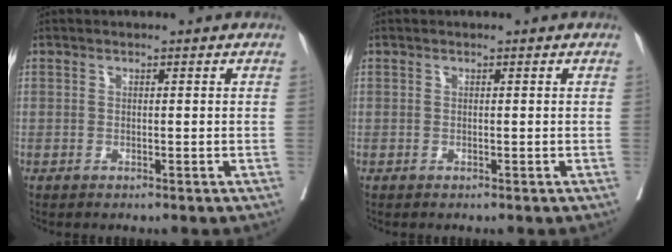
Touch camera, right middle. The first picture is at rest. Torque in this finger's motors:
{"motor_torque": [0.36, -0.36, 0.00, -0.02]}